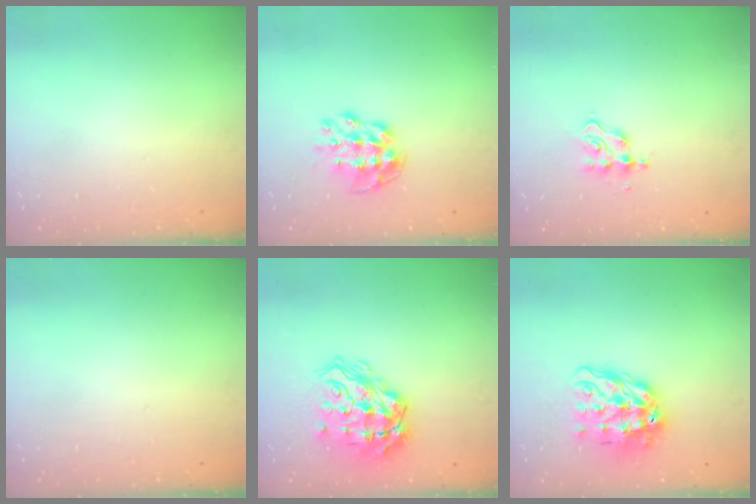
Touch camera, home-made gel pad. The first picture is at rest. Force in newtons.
{"total": 9.5, "press": 9.4, "slide": 0.6}
{"total": 3.7, "press": 3.7, "slide": 0.3}
{"total": 0.0}
{"total": 19.6, "press": 19.5, "slide": 2.0}
{"total": 16.1, "press": 16.0, "slide": 1.8}